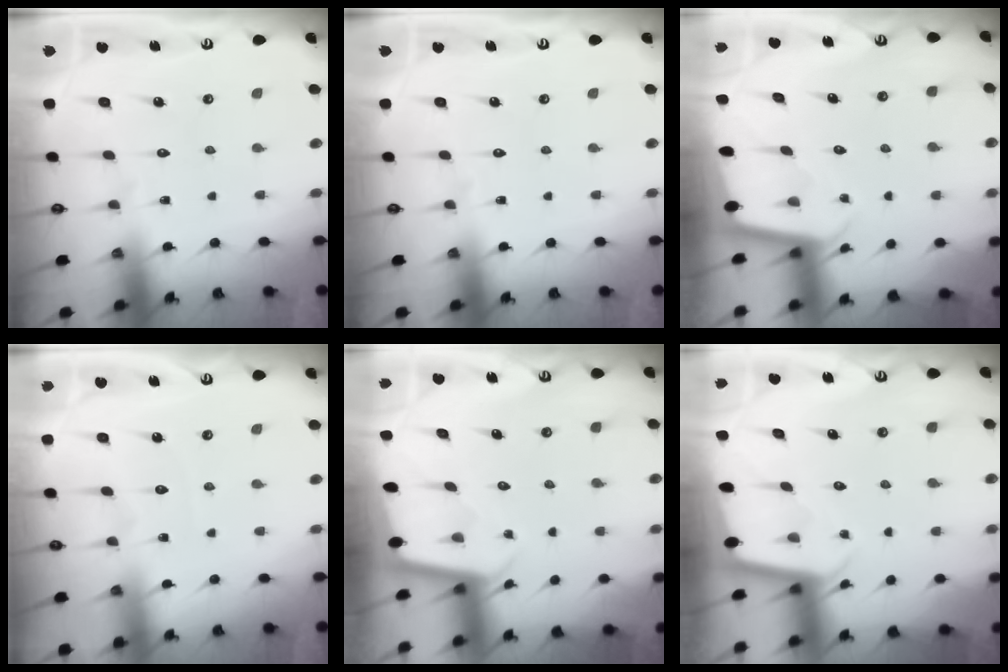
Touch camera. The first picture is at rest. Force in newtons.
{"total": 0.0}
{"total": 2.1, "press": 2.1, "slide": 0.1}
{"total": 2.2, "press": 2.2, "slide": 0.3}
{"total": 2.0, "press": 2.0, "slide": 0.1}
{"total": 2.1, "press": 2.1, "slide": 0.1}